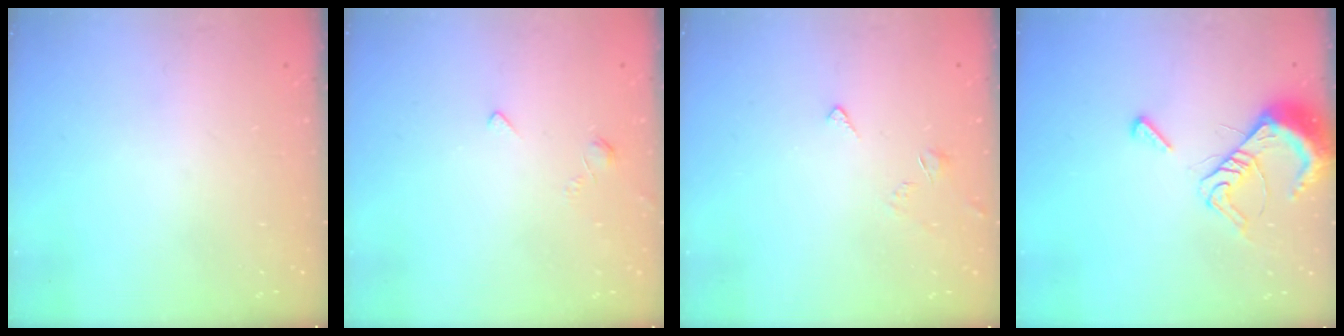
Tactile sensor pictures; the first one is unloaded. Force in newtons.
{"total": 1.6, "press": 1.5, "slide": 0.5}
{"total": 2.5, "press": 2.4, "slide": 0.6}
{"total": 9.1, "press": 9.0, "slide": 1.2}